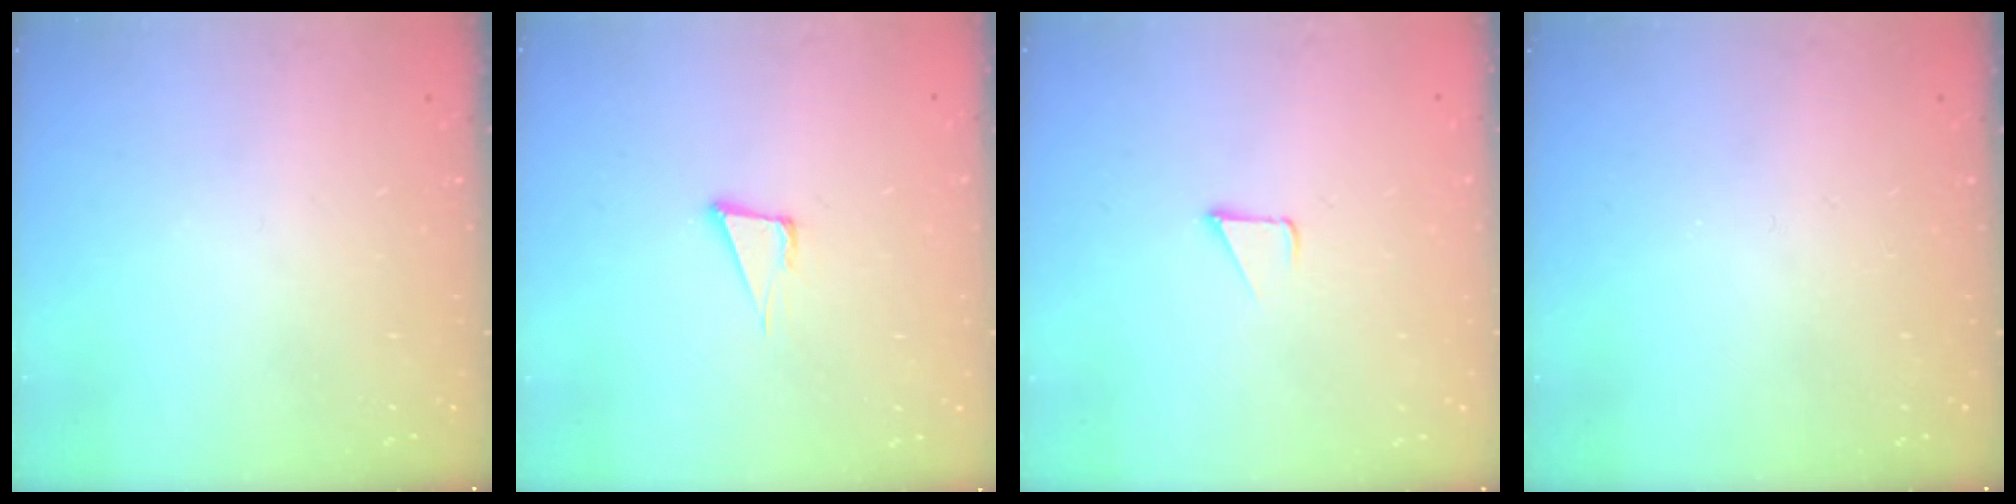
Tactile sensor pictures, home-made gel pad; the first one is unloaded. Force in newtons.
{"total": 5.2, "press": 4.2, "slide": 3.1}
{"total": 1.5, "press": 1.5, "slide": 0.1}
{"total": 0.0}